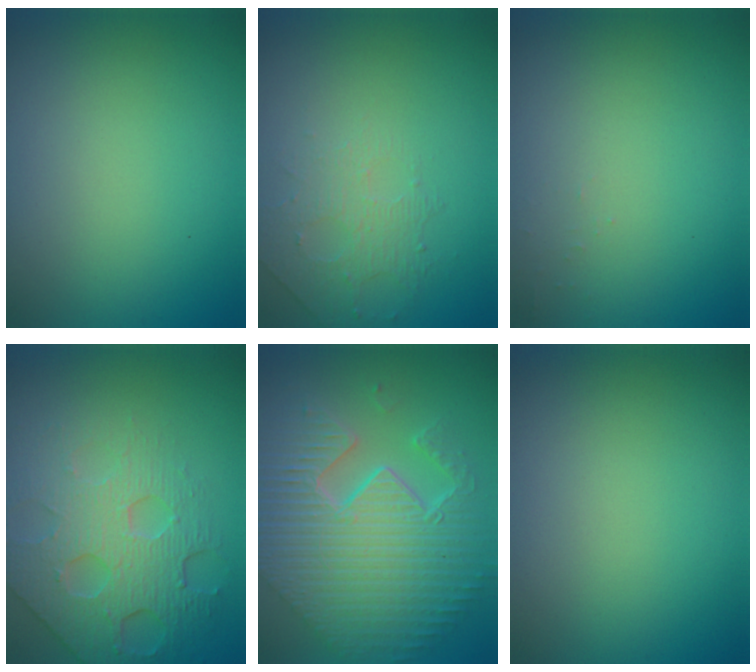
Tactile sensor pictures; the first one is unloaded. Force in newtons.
{"total": 1.6, "press": 1.2, "slide": 1.0}
{"total": 0.5, "press": 0.5, "slide": 0.2}
{"total": 6.1, "press": 5.0, "slide": 3.5}
{"total": 11.8, "press": 7.8, "slide": 8.9}
{"total": 0.0}